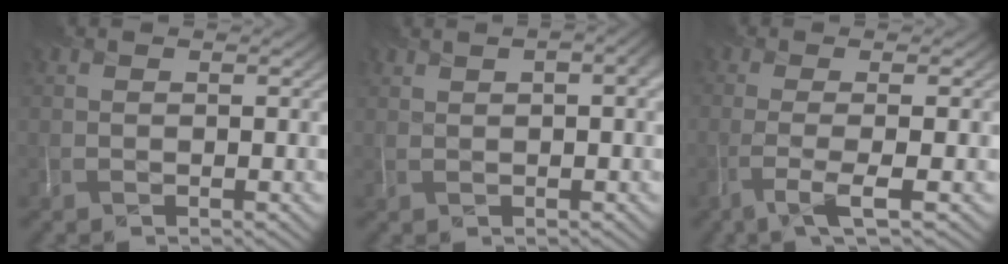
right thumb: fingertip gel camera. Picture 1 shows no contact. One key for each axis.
{"total": 2.3, "fx": 0.9, "fy": 0.8, "fz": 2.0, "tx": -0.028, "ty": 0.013, "tz": 0.016}
{"total": 4.3, "fx": -1.7, "fy": 0.7, "fz": 3.8, "tx": -0.057, "ty": 0.009, "tz": -0.044}